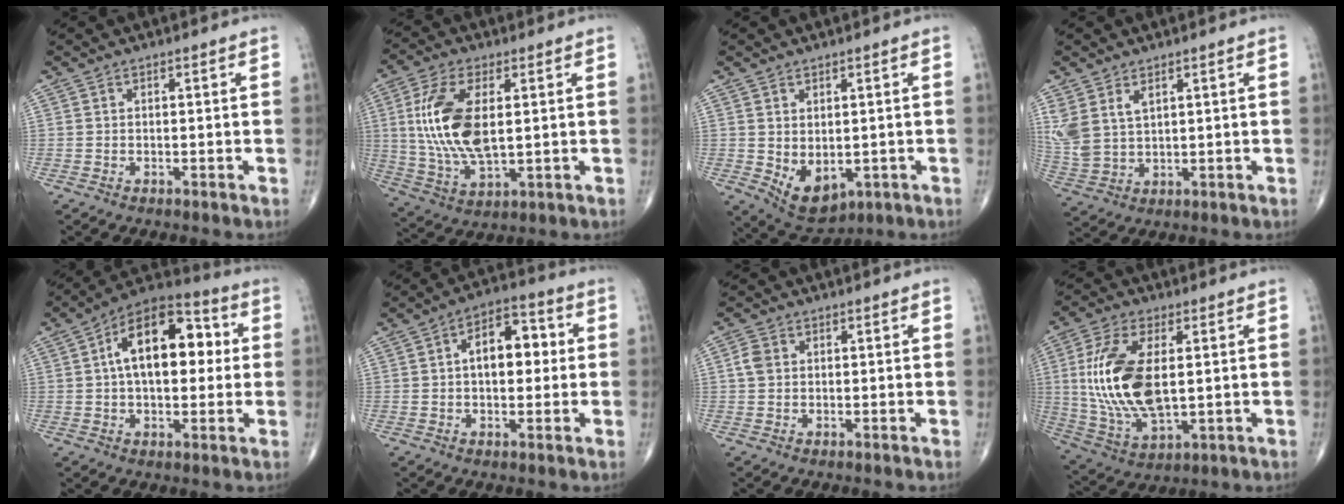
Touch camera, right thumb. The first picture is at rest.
{"total": 14.9, "force": [2.2, 7.1, 12.9], "torque": [-0.269, -0.009, 0.050]}
{"total": 7.6, "force": [-1.1, 4.8, 5.8], "torque": [-0.077, -0.007, 0.006]}
{"total": 7.4, "force": [3.2, 4.4, 5.0], "torque": [-0.111, -0.007, 0.080]}
{"total": 17.3, "force": [2.8, 9.5, 14.2], "torque": [-0.192, 0.030, 0.034]}
{"total": 10.1, "force": [1.2, 5.9, 8.1], "torque": [-0.094, 0.022, 0.011]}
{"total": 2.8, "force": [0.4, 2.3, 1.6], "torque": [-0.031, 0.006, 0.006]}
{"total": 17.4, "force": [1.7, 8.6, 15.1], "torque": [-0.313, -0.012, 0.041]}